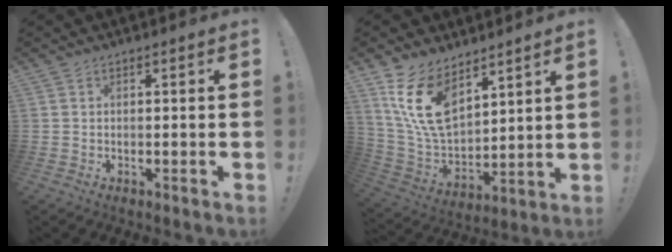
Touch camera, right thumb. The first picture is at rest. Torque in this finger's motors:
{"motor_torque": [1.04, 3.61, 0.71, -0.19, 0.15]}